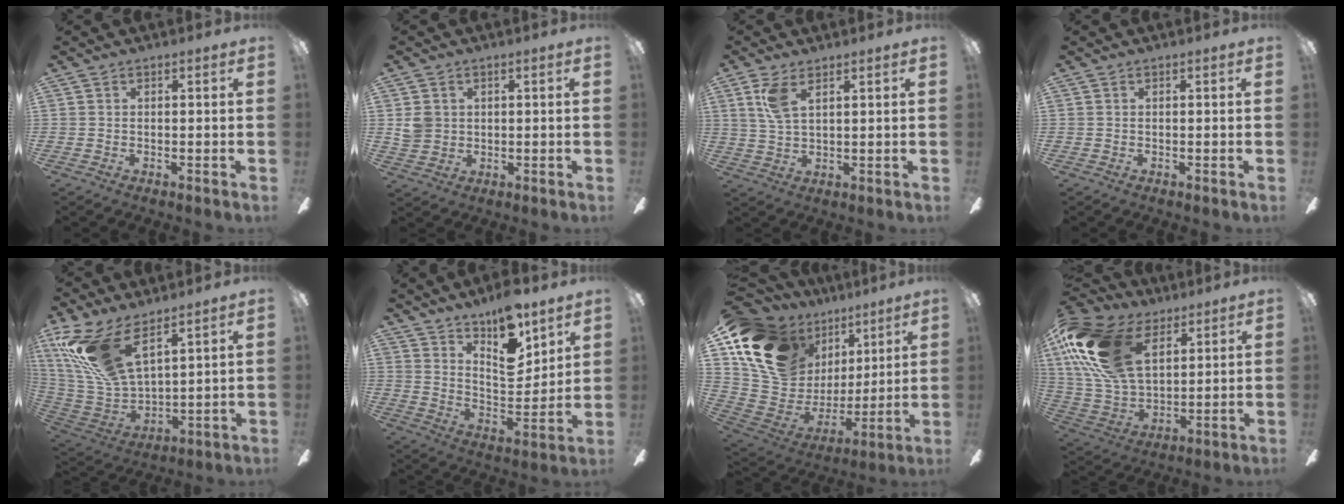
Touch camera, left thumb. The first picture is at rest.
{"total": 4.2, "force": [1.3, 3.9, 1.0], "torque": [-0.012, 0.003, 0.023]}
{"total": 6.2, "force": [3.2, 2.7, 4.6], "torque": [-0.107, 0.002, 0.056]}
{"total": 0.0}
{"total": 20.0, "force": [11.6, 9.0, 13.6], "torque": [-0.314, -0.047, 0.210]}
{"total": 13.1, "force": [10.2, 4.8, 6.6], "torque": [-0.102, -0.065, 0.182]}
{"total": 18.0, "force": [9.9, 12.5, 8.3], "torque": [-0.196, -0.048, 0.196]}
{"total": 24.7, "force": [10.0, 15.2, 16.7], "torque": [-0.369, -0.021, 0.183]}